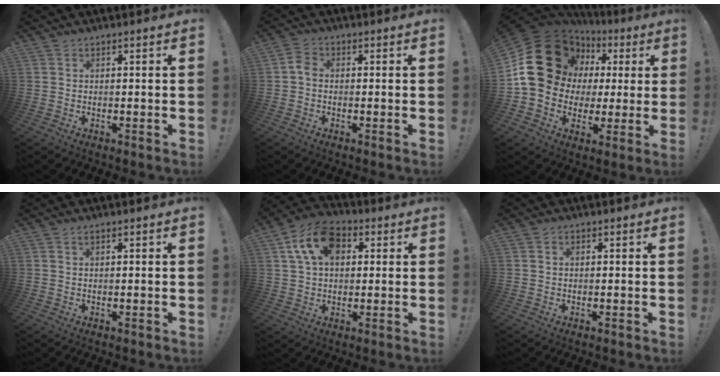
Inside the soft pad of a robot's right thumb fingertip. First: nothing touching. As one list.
[{"total": 3.5, "force": [-0.5, 2.5, 2.4], "torque": [-0.042, 0.013, -0.007]}, {"total": 22.4, "force": [6.3, 17.8, 12.0], "torque": [-0.183, -0.035, 0.150]}, {"total": 0.8, "force": [0.3, 0.1, 0.7], "torque": [-0.012, 0.000, 0.005]}, {"total": 12.8, "force": [4.6, 8.4, 8.4], "torque": [-0.147, 0.005, 0.092]}, {"total": 0.6, "force": [0.0, 0.4, 0.4], "torque": [-0.011, 0.003, 0.001]}]